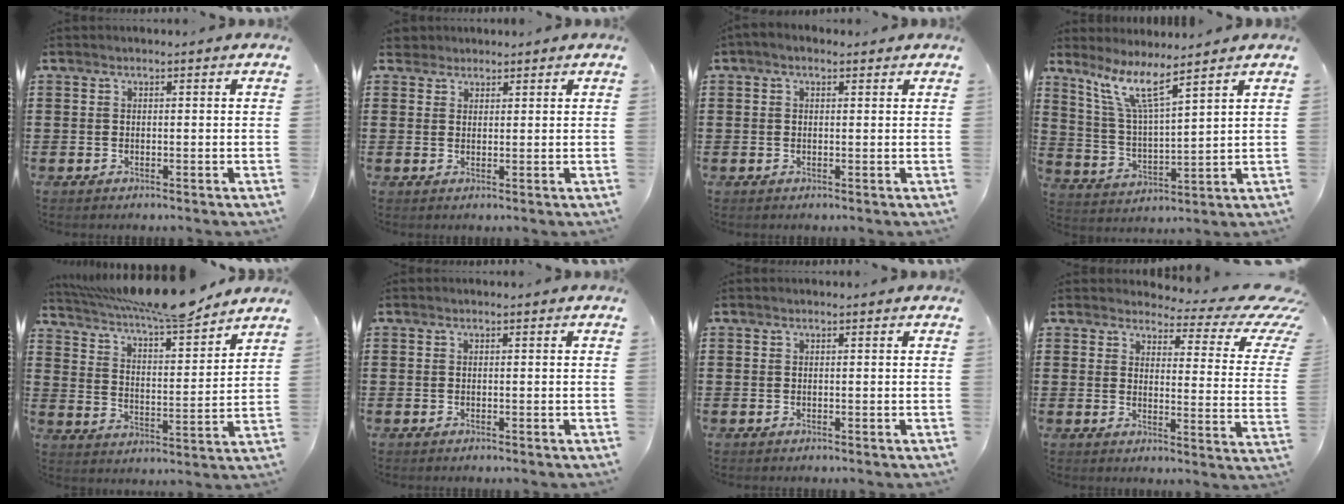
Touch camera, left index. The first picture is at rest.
{"total": 2.0, "force": [1.8, 1.0, 0.1], "torque": [-0.008, 0.007, 0.035]}
{"total": 1.1, "force": [0.2, 0.6, 0.8], "torque": [-0.017, 0.006, 0.002]}
{"total": 8.5, "force": [6.2, 0.8, 5.8], "torque": [-0.131, -0.028, 0.110]}
{"total": 8.8, "force": [7.8, 0.1, 4.0], "torque": [-0.097, -0.045, 0.133]}
{"total": 0.0}
{"total": 0.0}
{"total": 5.4, "force": [4.0, 1.7, 3.1], "torque": [-0.055, -0.029, 0.063]}